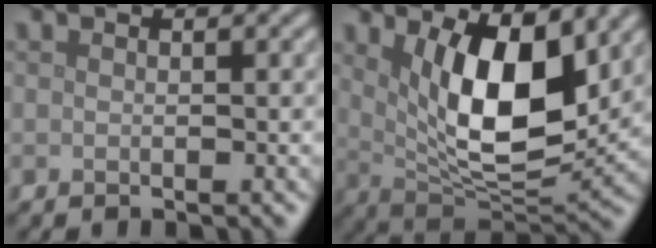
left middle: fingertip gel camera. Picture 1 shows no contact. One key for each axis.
{"total": 9.1, "fx": 3.0, "fy": 3.7, "fz": 7.8, "tx": -0.136, "ty": -0.020, "tz": 0.055}